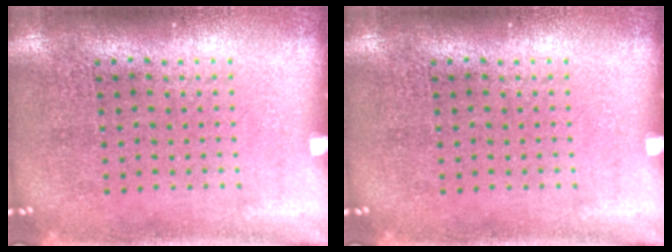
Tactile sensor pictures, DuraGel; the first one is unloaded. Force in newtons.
{"total": 0.0}